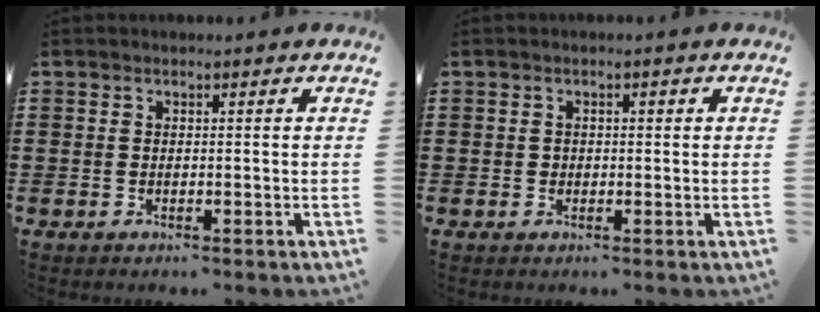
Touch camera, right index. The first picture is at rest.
{"total": 0.9, "force": [0.1, 0.7, 0.5], "torque": [-0.011, 0.006, 0.001]}